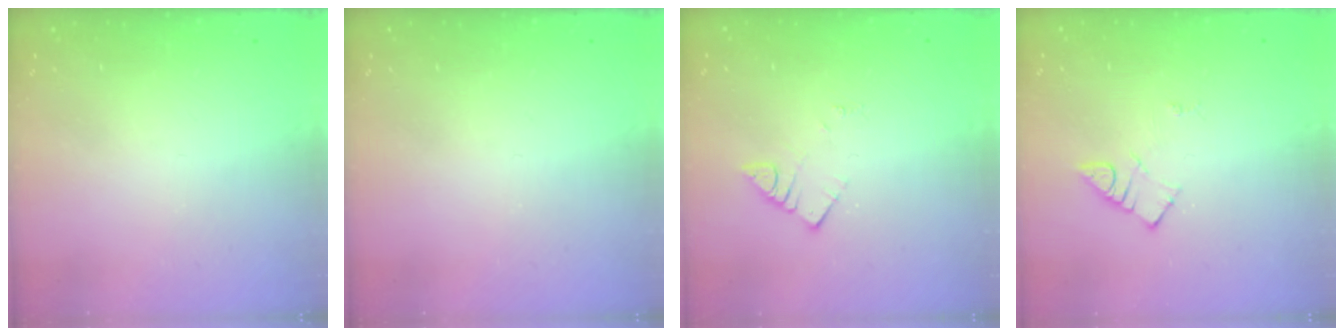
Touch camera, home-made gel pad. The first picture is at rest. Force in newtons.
{"total": 0.0}
{"total": 3.3, "press": 3.3, "slide": 0.2}
{"total": 3.8, "press": 3.8, "slide": 0.4}